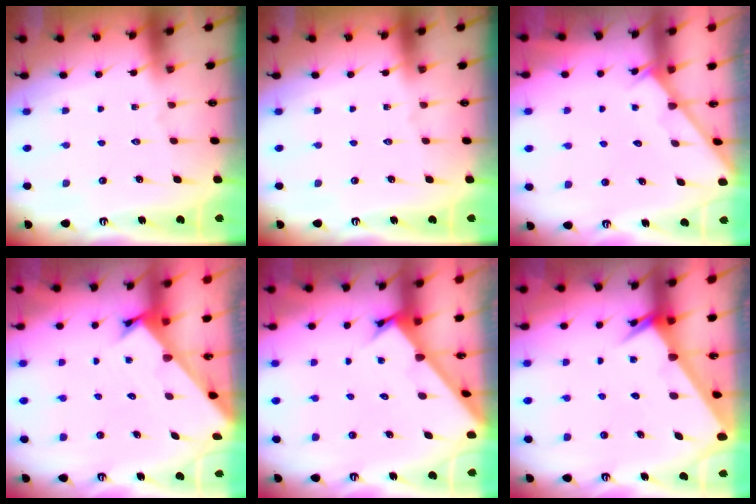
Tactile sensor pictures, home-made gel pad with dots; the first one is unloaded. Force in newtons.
{"total": 0.0}
{"total": 2.0, "press": 2.0, "slide": 0.1}
{"total": 2.6, "press": 2.6, "slide": 0.3}
{"total": 2.6, "press": 2.6, "slide": 0.2}
{"total": 3.0, "press": 3.0, "slide": 0.1}